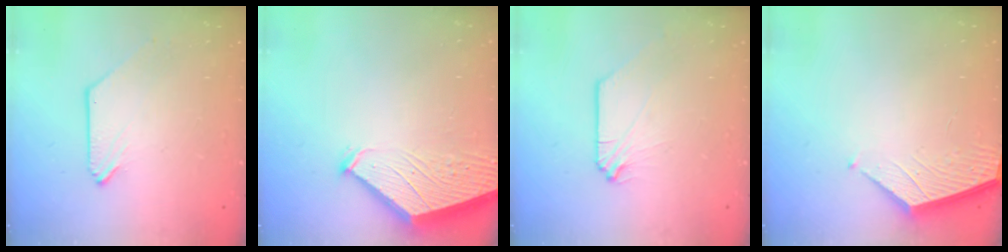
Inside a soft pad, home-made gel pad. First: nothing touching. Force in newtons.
{"total": 3.1, "press": 3.0, "slide": 0.5}
{"total": 0.0}
{"total": 2.2, "press": 2.2, "slide": 0.2}